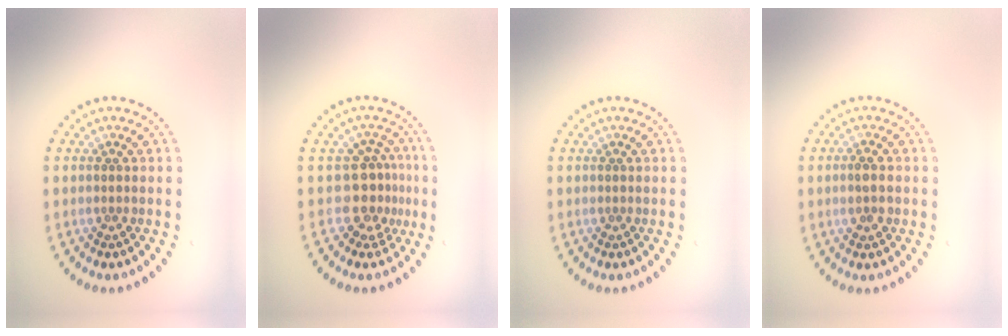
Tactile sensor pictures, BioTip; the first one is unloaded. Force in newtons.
{"total": 3.2, "press": 2.4, "slide": 2.1}
{"total": 0.0}
{"total": 1.6, "press": 1.6, "slide": 0.3}